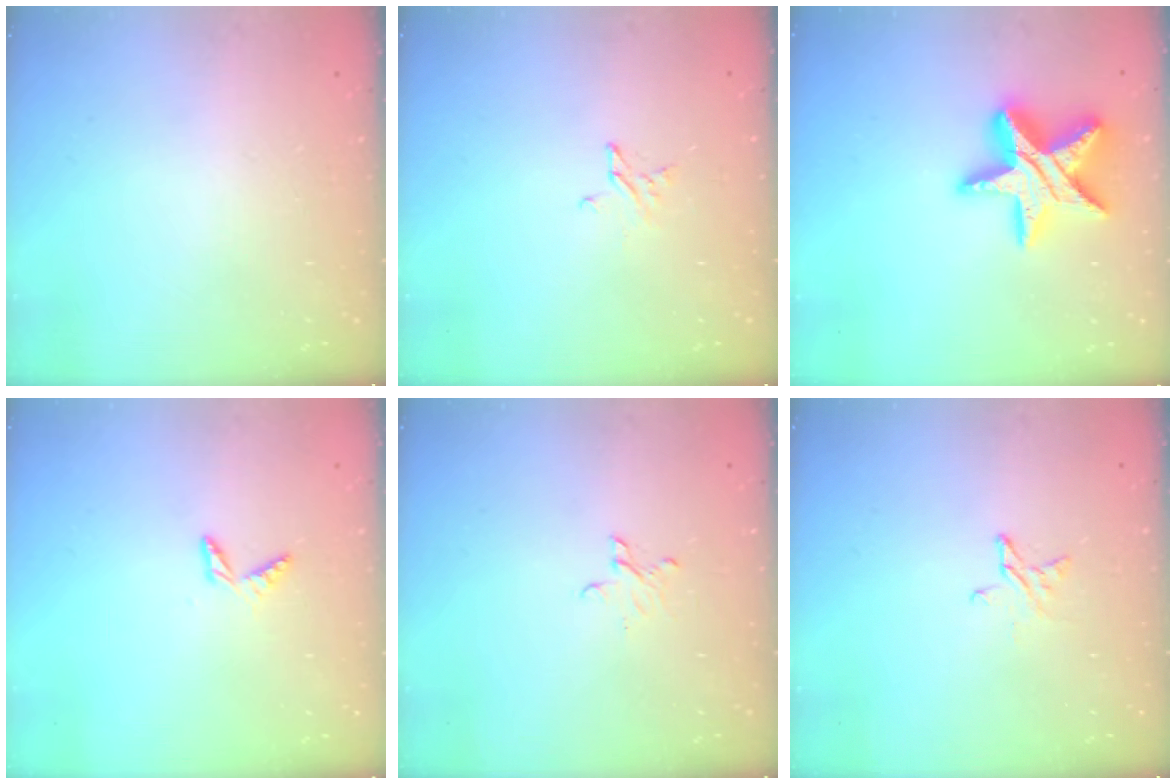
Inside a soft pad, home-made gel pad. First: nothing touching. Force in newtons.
{"total": 2.3, "press": 2.2, "slide": 0.2}
{"total": 18.3, "press": 18.3, "slide": 1.5}
{"total": 3.7, "press": 3.7, "slide": 0.2}
{"total": 3.4, "press": 3.4, "slide": 0.3}
{"total": 4.4, "press": 4.3, "slide": 0.4}